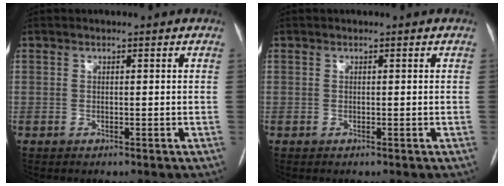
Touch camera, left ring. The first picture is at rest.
{"total": 0.0}